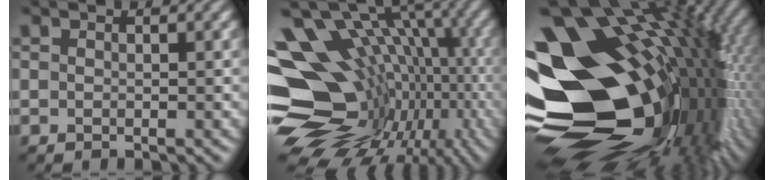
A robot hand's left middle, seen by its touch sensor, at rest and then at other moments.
{"total": 16.8, "force": [-1.4, 12.5, 11.2], "torque": [-0.180, 0.011, 0.004]}
{"total": 21.5, "force": [-1.1, 14.1, 16.1], "torque": [-0.269, 0.001, -0.021]}